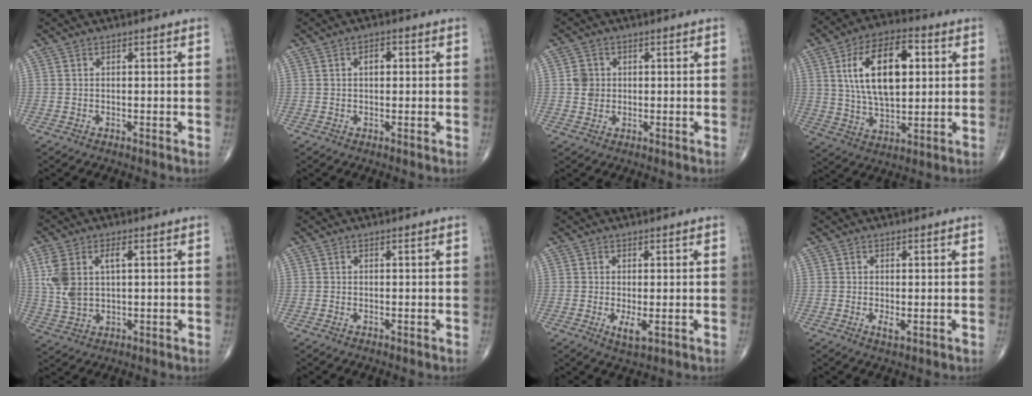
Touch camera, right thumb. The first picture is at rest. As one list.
[{"total": 2.4, "force": [0.4, 1.4, 1.8], "torque": [-0.026, 0.007, 0.006]}, {"total": 3.3, "force": [0.3, 3.0, 1.3], "torque": [-0.007, 0.003, 0.005]}, {"total": 17.6, "force": [4.0, 9.0, 14.5], "torque": [-0.238, 0.003, 0.070]}, {"total": 9.1, "force": [2.1, 4.9, 7.3], "torque": [-0.166, 0.006, 0.048]}, {"total": 0.0}, {"total": 3.1, "force": [-0.7, 1.1, 2.9], "torque": [-0.054, -0.009, -0.009]}, {"total": 1.7, "force": [-0.3, 0.6, 1.6], "torque": [-0.032, -0.006, -0.004]}]